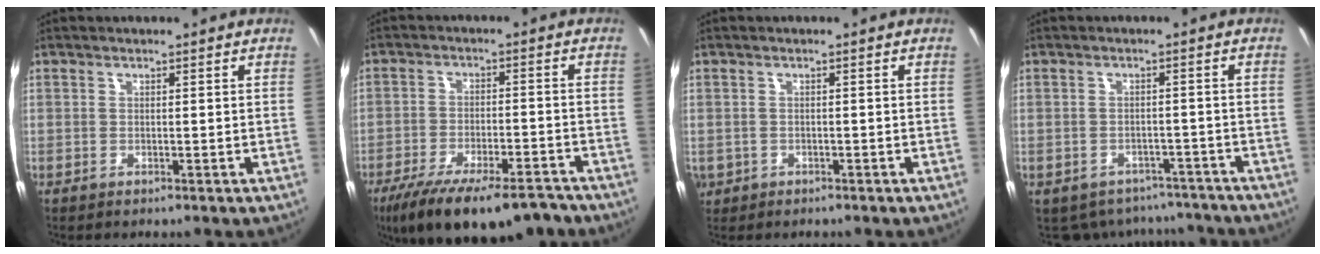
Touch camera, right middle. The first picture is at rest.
{"total": 18.6, "force": [-14.0, 6.1, 10.7], "torque": [-0.203, -0.036, -0.211]}
{"total": 4.0, "force": [-1.1, 3.5, 1.5], "torque": [-0.040, -0.005, -0.010]}
{"total": 10.3, "force": [-8.3, 5.6, 2.6], "torque": [-0.062, 0.004, -0.094]}